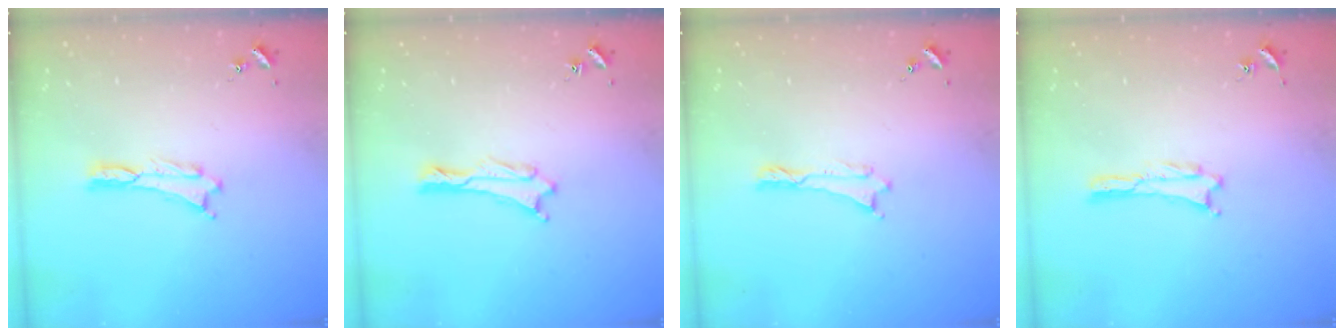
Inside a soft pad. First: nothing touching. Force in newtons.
{"total": 0.8, "press": 0.7, "slide": 0.1}
{"total": 0.0}
{"total": 0.0}